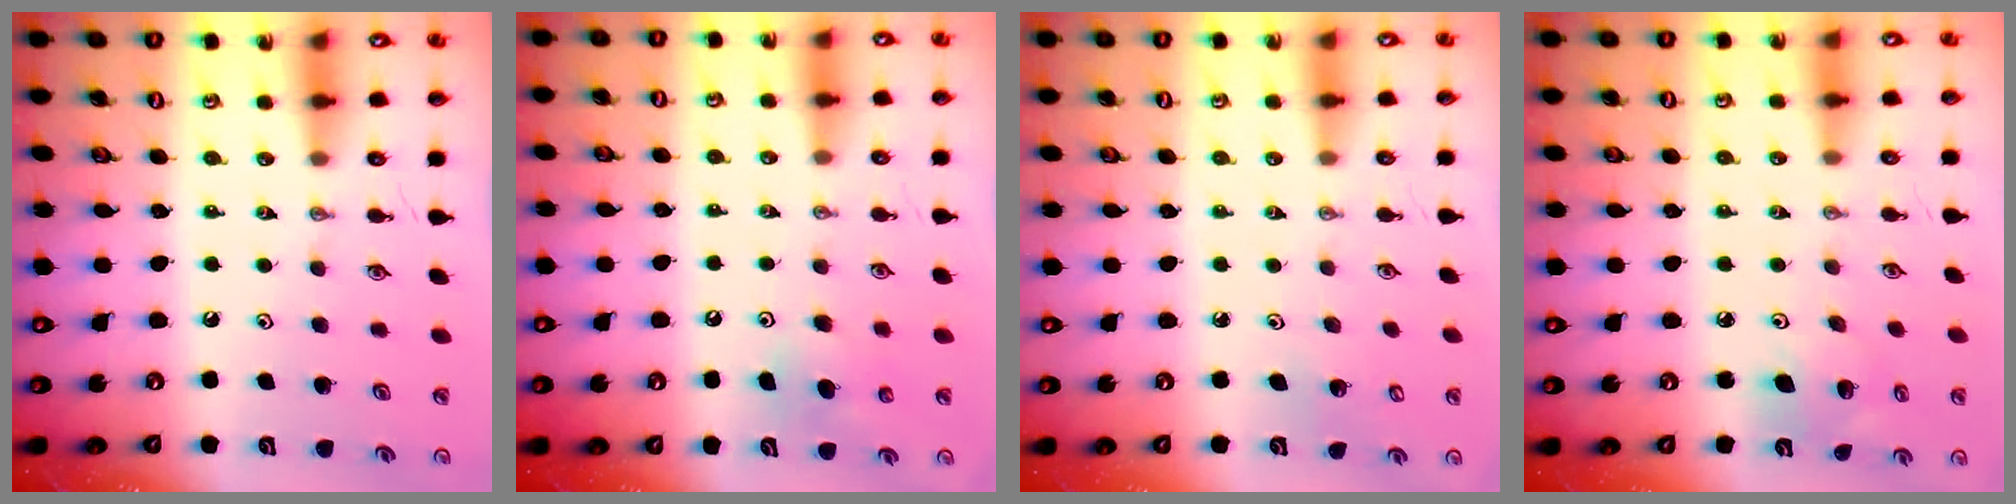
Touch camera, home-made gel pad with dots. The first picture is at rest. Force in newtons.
{"total": 4.9, "press": 4.5, "slide": 1.7}
{"total": 3.0, "press": 2.9, "slide": 0.3}
{"total": 7.4, "press": 7.2, "slide": 1.7}